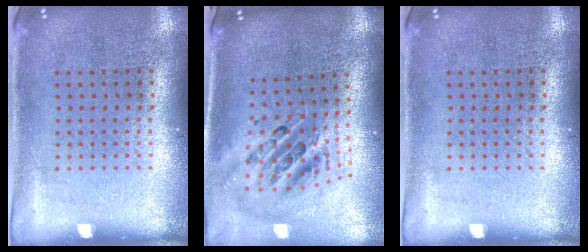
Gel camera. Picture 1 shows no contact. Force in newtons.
{"total": 2.5, "press": 1.7, "slide": 1.8}
{"total": 0.0}